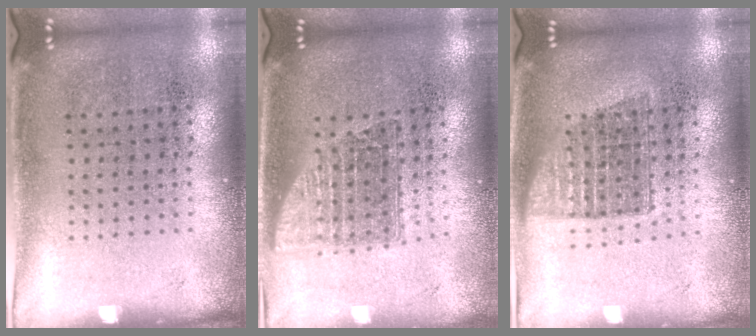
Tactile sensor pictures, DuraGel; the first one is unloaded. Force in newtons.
{"total": 1.5, "press": 1.2, "slide": 0.9}
{"total": 1.4, "press": 1.2, "slide": 0.8}